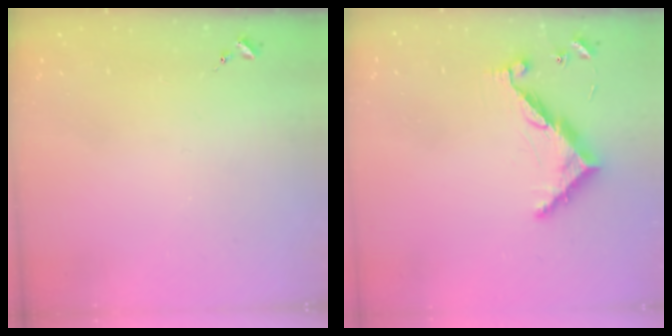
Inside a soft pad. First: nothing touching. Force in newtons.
{"total": 9.3, "press": 9.3, "slide": 0.3}